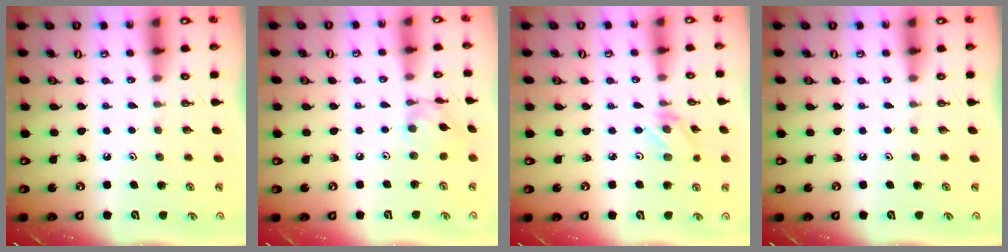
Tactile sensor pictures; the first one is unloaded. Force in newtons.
{"total": 6.5, "press": 6.5, "slide": 0.4}
{"total": 3.2, "press": 3.1, "slide": 0.4}
{"total": 0.0}